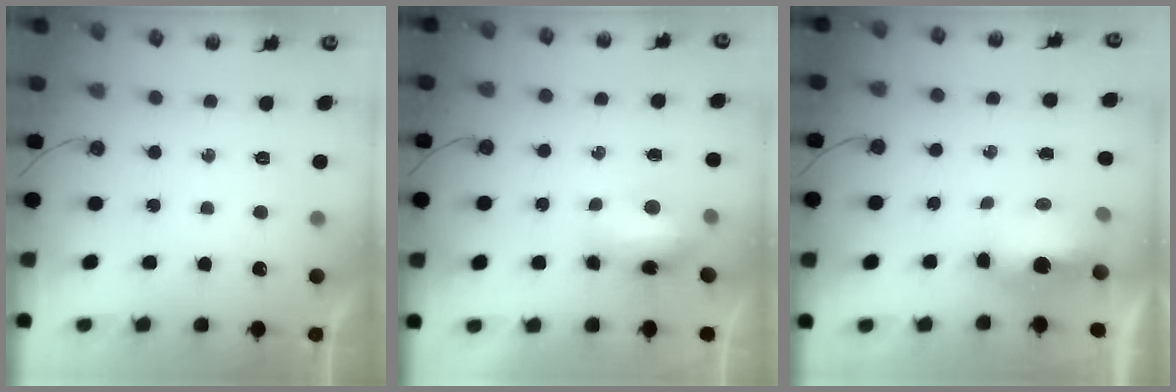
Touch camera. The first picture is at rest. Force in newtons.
{"total": 16.8, "press": 10.4, "slide": 13.1}
{"total": 6.8, "press": 6.8, "slide": 0.8}